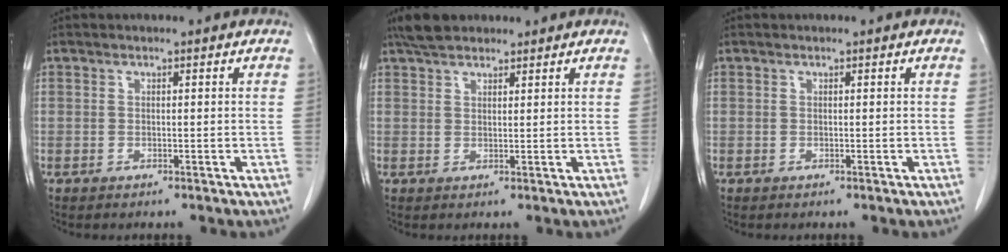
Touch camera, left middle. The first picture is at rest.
{"total": 4.4, "force": [3.7, 1.7, 1.7], "torque": [-0.038, 0.018, 0.067]}
{"total": 0.0}